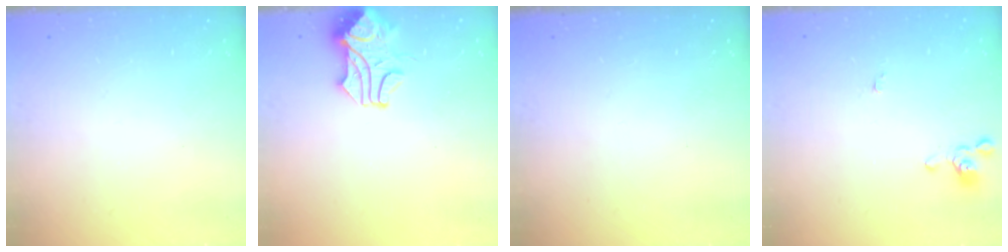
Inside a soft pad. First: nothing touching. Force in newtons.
{"total": 1.1, "press": 1.0, "slide": 0.3}
{"total": 0.0}
{"total": 0.5, "press": 0.5, "slide": 0.3}